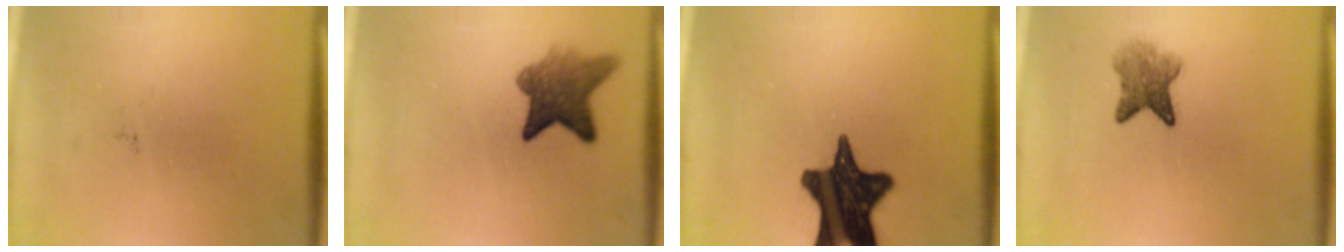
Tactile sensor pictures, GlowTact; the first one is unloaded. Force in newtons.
{"total": 6.8}
{"total": 16.5}
{"total": 4.3}